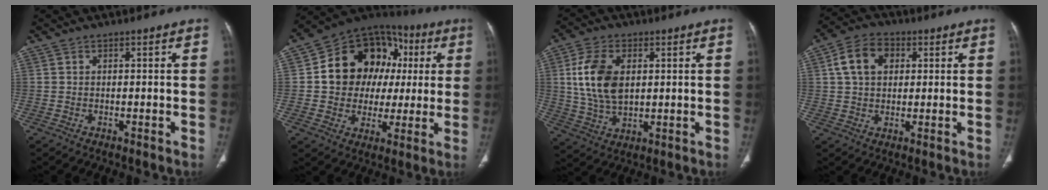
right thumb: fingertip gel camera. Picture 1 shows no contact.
{"total": 20.2, "force": [3.6, 16.0, 11.9], "torque": [-0.127, 0.039, 0.059]}
{"total": 11.8, "force": [2.3, 7.2, 9.1], "torque": [-0.176, -0.005, 0.048]}
{"total": 8.6, "force": [2.2, 6.3, 5.4], "torque": [-0.084, 0.011, 0.034]}